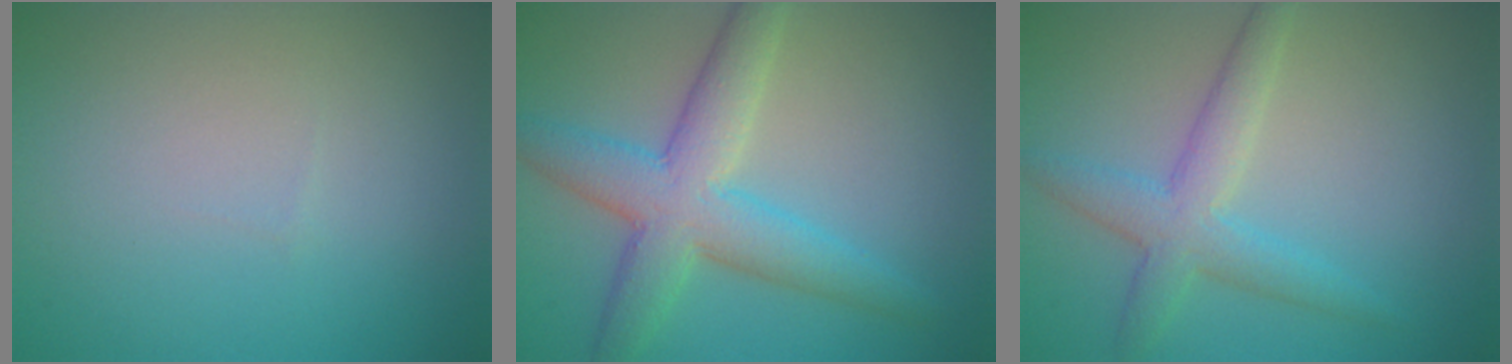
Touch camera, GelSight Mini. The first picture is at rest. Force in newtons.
{"total": 6.4, "press": 6.4, "slide": 0.2}
{"total": 3.8, "press": 3.8, "slide": 0.2}